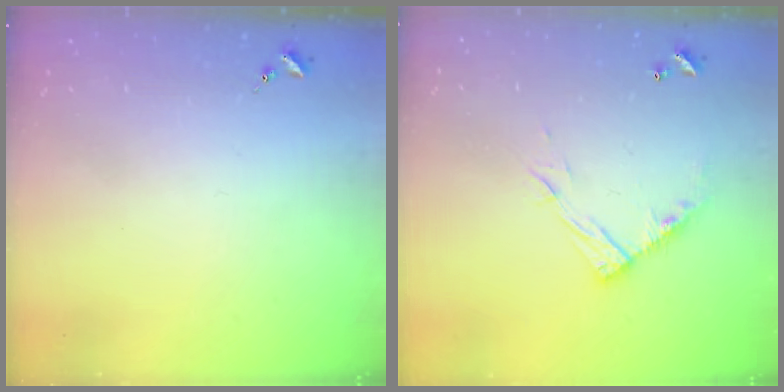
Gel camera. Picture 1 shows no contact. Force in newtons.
{"total": 11.4, "press": 11.4, "slide": 0.7}